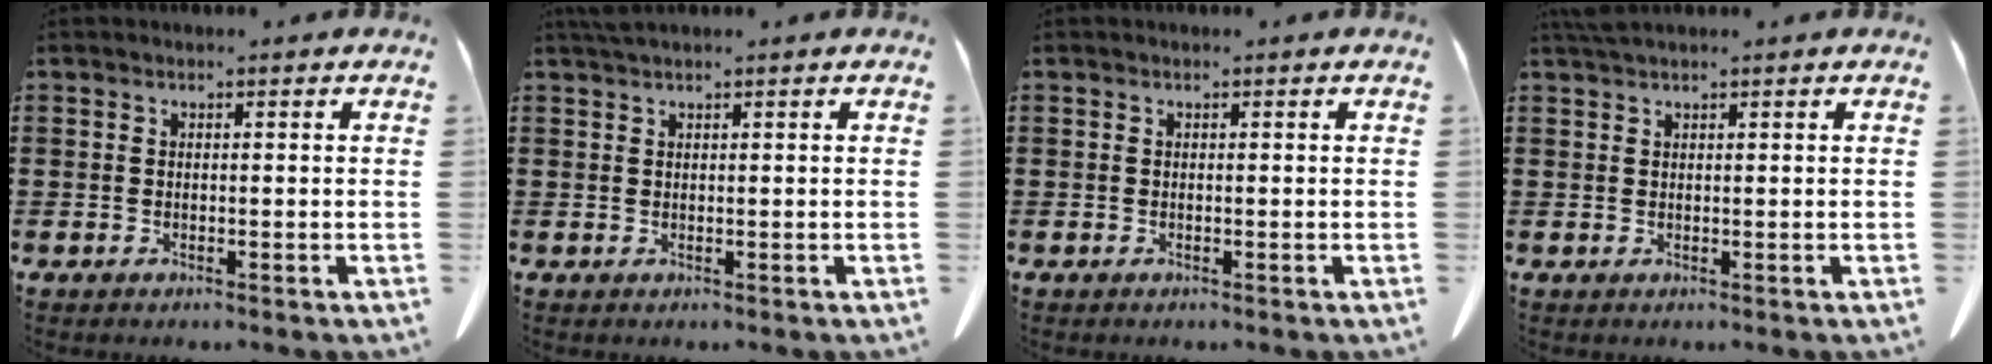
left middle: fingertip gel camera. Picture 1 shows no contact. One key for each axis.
{"total": 1.1, "fx": 1.0, "fy": 0.0, "fz": 0.6, "tx": -0.014, "ty": -0.001, "tz": 0.019}
{"total": 0.0}
{"total": 1.5, "fx": 1.2, "fy": 0.0, "fz": 0.8, "tx": -0.019, "ty": 0.000, "tz": 0.024}